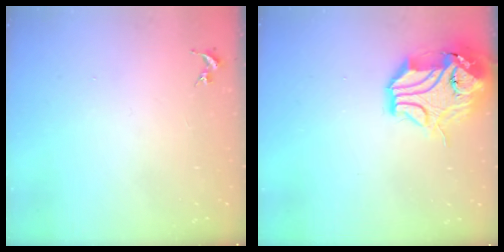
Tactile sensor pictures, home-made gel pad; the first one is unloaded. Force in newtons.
{"total": 16.2, "press": 16.1, "slide": 2.2}